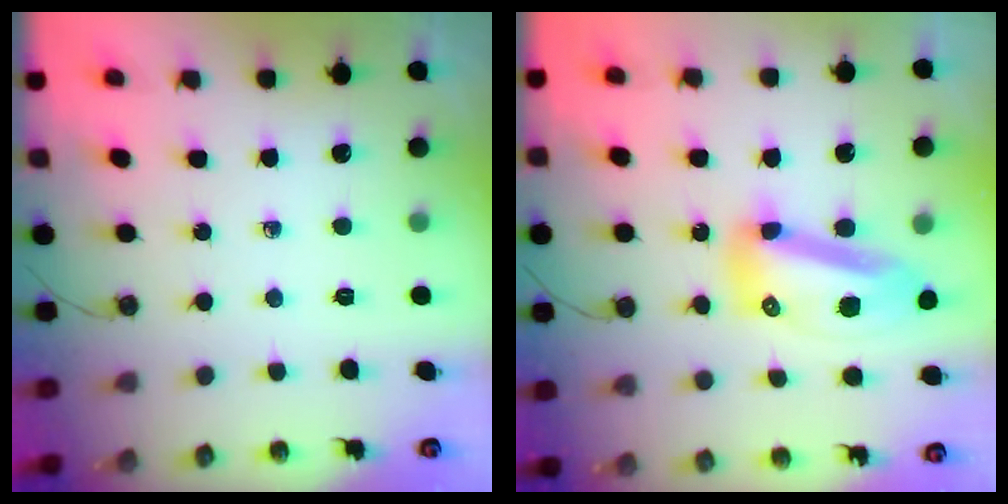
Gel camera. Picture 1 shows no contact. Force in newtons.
{"total": 13.1, "press": 13.0, "slide": 1.5}